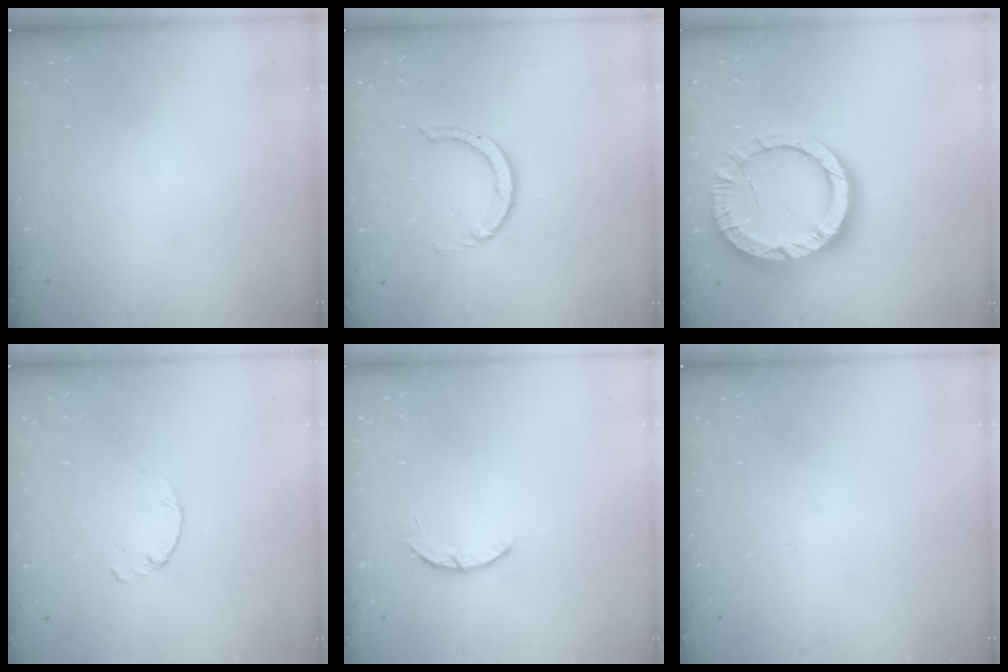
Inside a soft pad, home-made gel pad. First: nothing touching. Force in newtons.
{"total": 2.8, "press": 2.8, "slide": 0.2}
{"total": 17.0, "press": 16.9, "slide": 1.6}
{"total": 0.9, "press": 0.8, "slide": 0.3}
{"total": 2.9, "press": 2.8, "slide": 0.5}
{"total": 0.0}